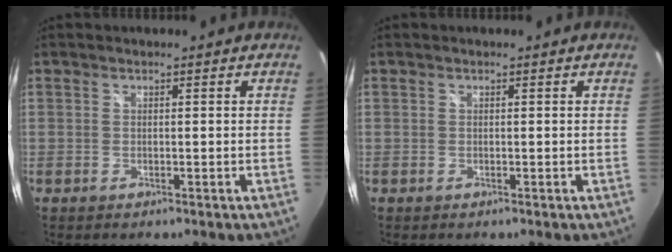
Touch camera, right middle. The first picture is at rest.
{"total": 0.0}